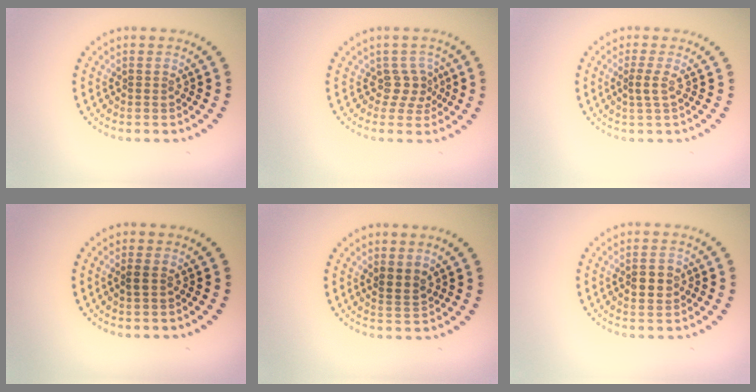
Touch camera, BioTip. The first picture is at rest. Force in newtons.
{"total": 2.2, "press": 1.6, "slide": 1.5}
{"total": 1.2, "press": 1.0, "slide": 0.8}
{"total": 0.8, "press": 0.7, "slide": 0.4}
{"total": 1.9, "press": 1.5, "slide": 1.1}
{"total": 2.2, "press": 2.2, "slide": 0.1}